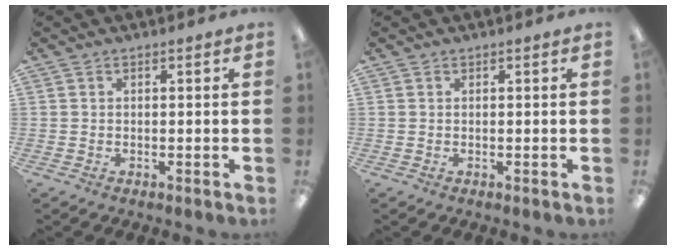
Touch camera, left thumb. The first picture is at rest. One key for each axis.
{"total": 0.0}